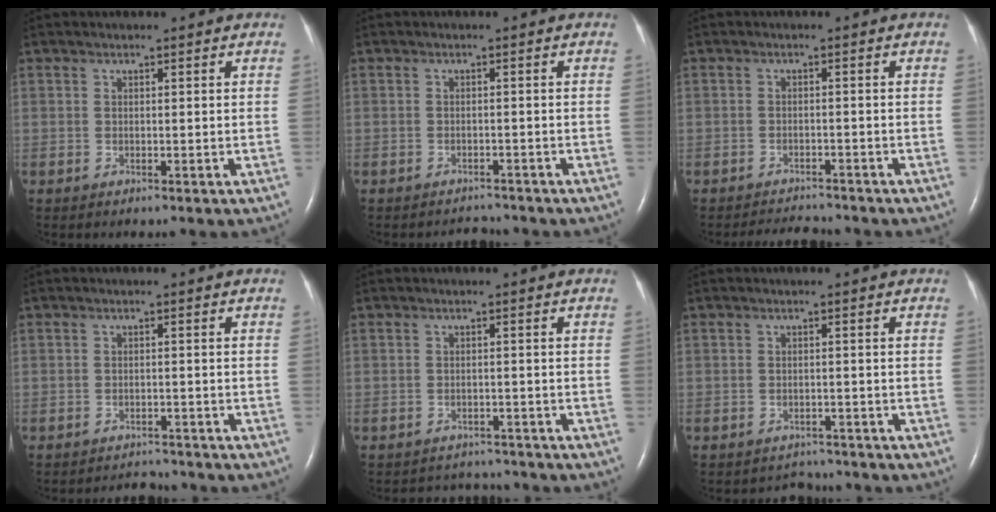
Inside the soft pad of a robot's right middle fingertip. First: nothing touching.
{"total": 2.2, "force": [-2.1, 0.4, -0.3], "torque": [0.001, -0.008, -0.029]}
{"total": 3.9, "force": [-3.9, 0.4, 0.2], "torque": [-0.009, -0.009, -0.059]}
{"total": 3.1, "force": [-3.0, 0.5, -0.4], "torque": [0.000, -0.006, -0.044]}
{"total": 4.3, "force": [-4.1, 1.0, -0.7], "torque": [0.004, 0.009, -0.057]}
{"total": 2.9, "force": [-2.6, 1.1, -0.6], "torque": [0.000, 0.004, -0.037]}